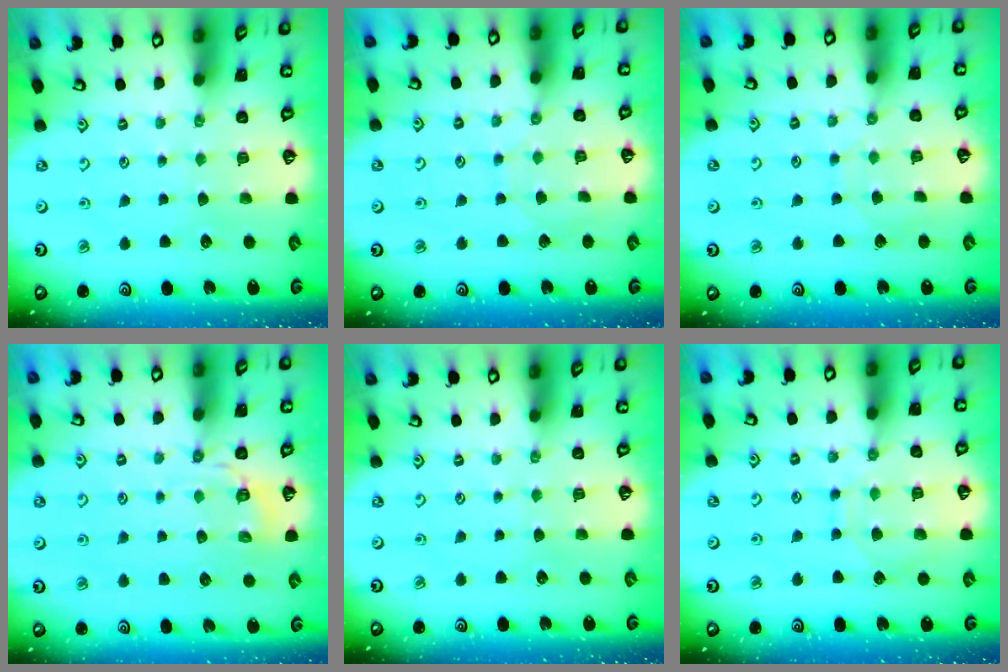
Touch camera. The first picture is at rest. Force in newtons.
{"total": 3.9, "press": 3.9, "slide": 0.3}
{"total": 4.2, "press": 4.2, "slide": 0.5}
{"total": 3.4, "press": 2.9, "slide": 1.7}
{"total": 0.0}
{"total": 9.0, "press": 8.9, "slide": 0.9}